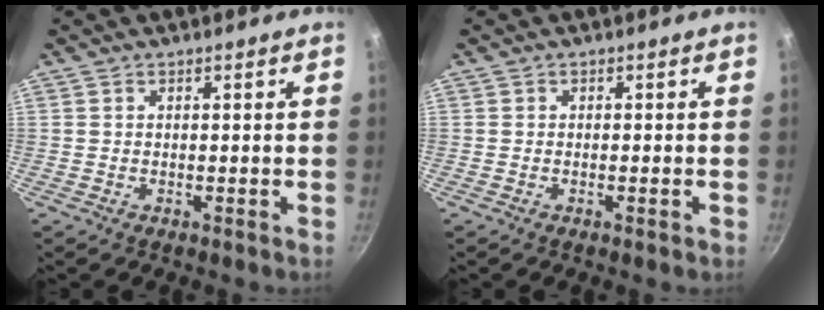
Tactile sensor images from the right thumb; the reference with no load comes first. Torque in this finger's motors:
{"motor_torque": [-0.16, -0.27, 0.05, 0.61, 0.00]}